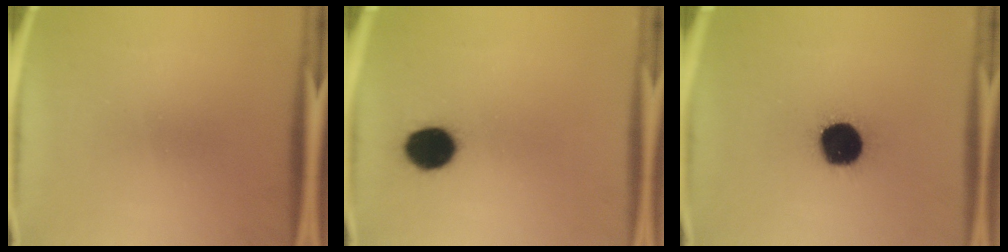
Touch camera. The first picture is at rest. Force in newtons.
{"total": 10.1}
{"total": 17.6}